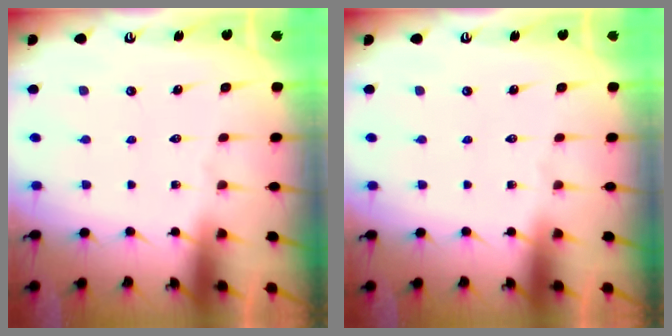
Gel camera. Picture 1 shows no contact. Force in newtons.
{"total": 0.0}